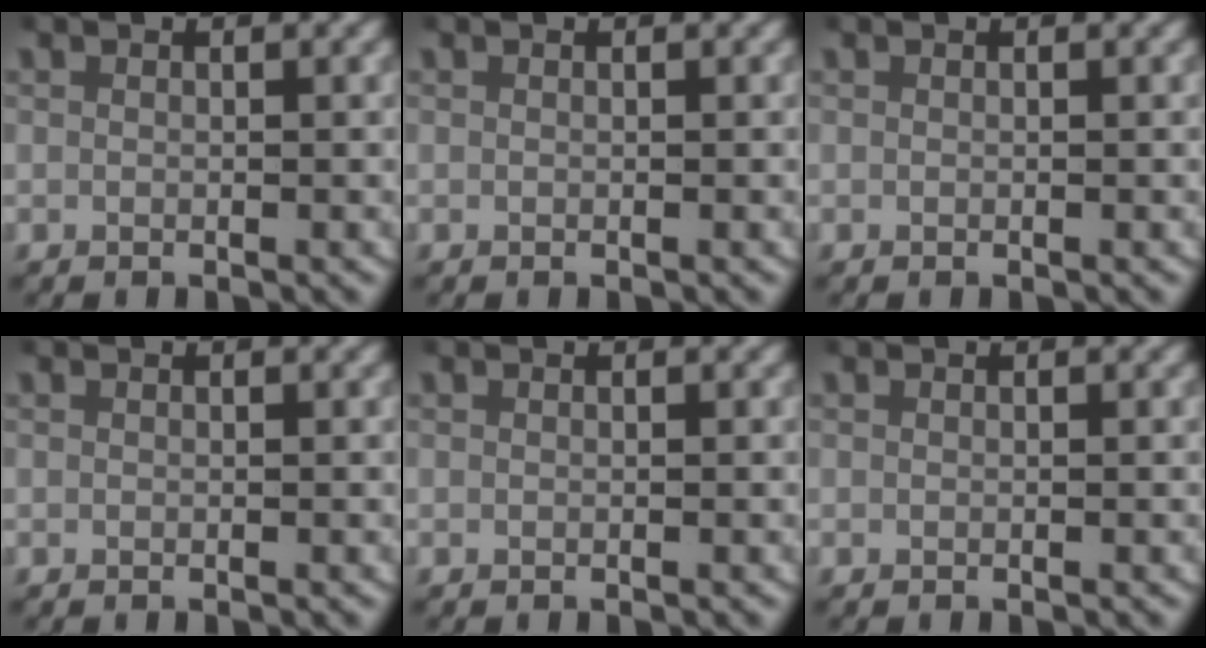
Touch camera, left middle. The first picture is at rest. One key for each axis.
{"total": 0.0}
{"total": 0.0}
{"total": 0.0}
{"total": 0.0}
{"total": 0.0}